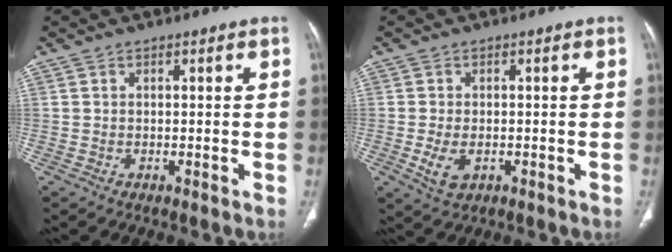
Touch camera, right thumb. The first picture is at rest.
{"total": 4.2, "force": [-1.1, 2.5, 3.2], "torque": [-0.064, -0.005, -0.014]}